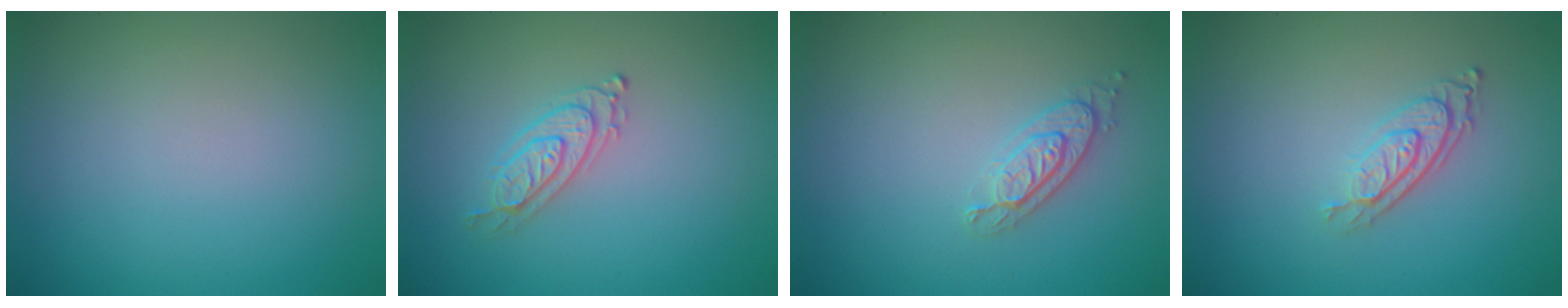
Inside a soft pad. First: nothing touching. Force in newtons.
{"total": 2.2, "press": 2.1, "slide": 0.6}
{"total": 2.1, "press": 2.0, "slide": 0.6}
{"total": 2.9, "press": 2.1, "slide": 2.1}